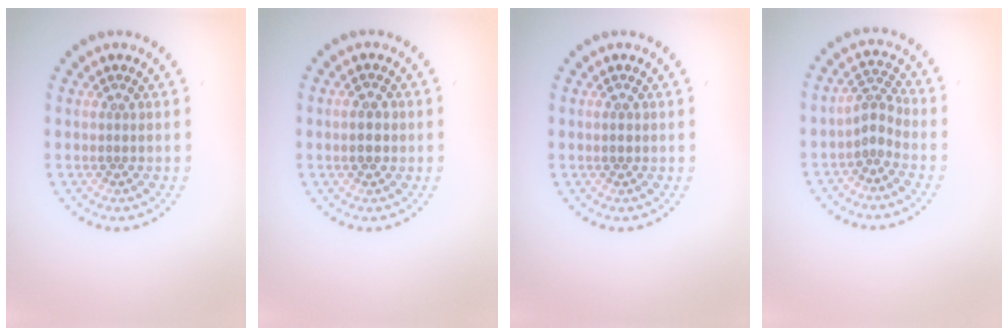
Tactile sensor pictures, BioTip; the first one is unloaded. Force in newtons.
{"total": 1.6, "press": 1.6, "slide": 0.0}
{"total": 0.9, "press": 0.9, "slide": 0.1}
{"total": 2.0, "press": 1.4, "slide": 1.5}